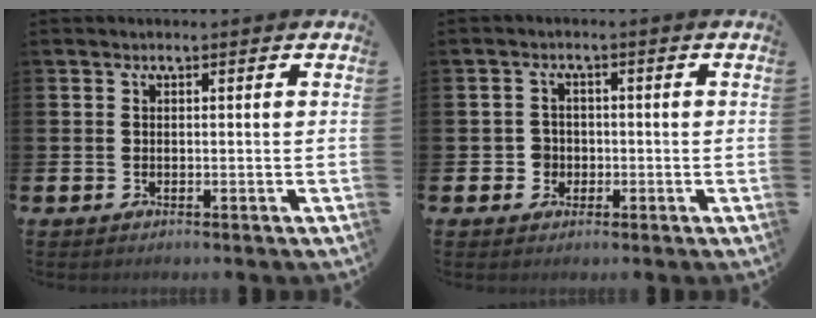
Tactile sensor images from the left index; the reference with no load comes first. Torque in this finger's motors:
{"motor_torque": [0.28, 0.22, 0.00, 0.00]}